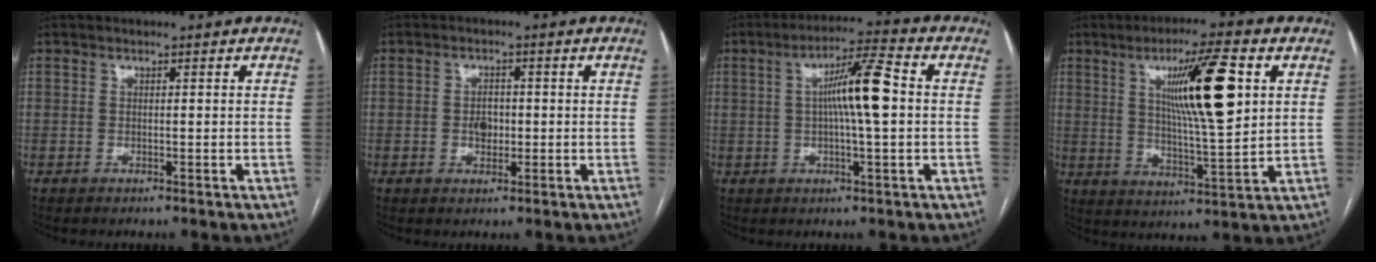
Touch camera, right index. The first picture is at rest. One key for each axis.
{"total": 2.7, "fx": -0.2, "fy": 1.9, "fz": 1.9, "tx": -0.026, "ty": 0.006, "tz": -0.001}
{"total": 9.0, "fx": 0.4, "fy": 0.7, "fz": 9.0, "tx": -0.159, "ty": 0.019, "tz": 0.002}
{"total": 13.6, "fx": 4.3, "fy": 1.1, "fz": 12.8, "tx": -0.214, "ty": 0.001, "tz": 0.075}